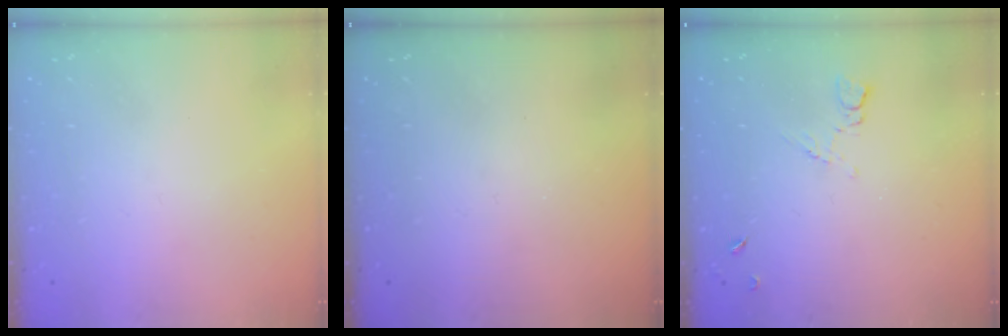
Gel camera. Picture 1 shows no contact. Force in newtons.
{"total": 0.0}
{"total": 5.0, "press": 5.0, "slide": 0.6}